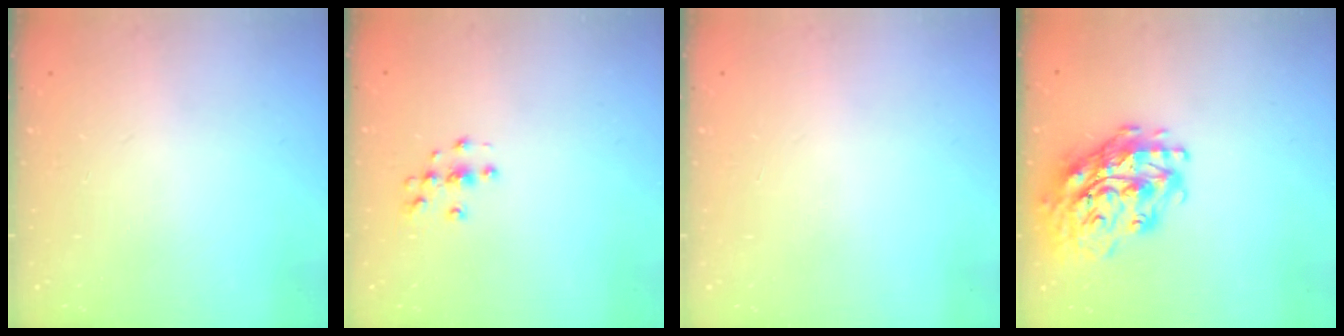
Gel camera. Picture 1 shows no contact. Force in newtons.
{"total": 3.7, "press": 3.7, "slide": 0.2}
{"total": 0.0}
{"total": 21.0, "press": 20.9, "slide": 2.7}